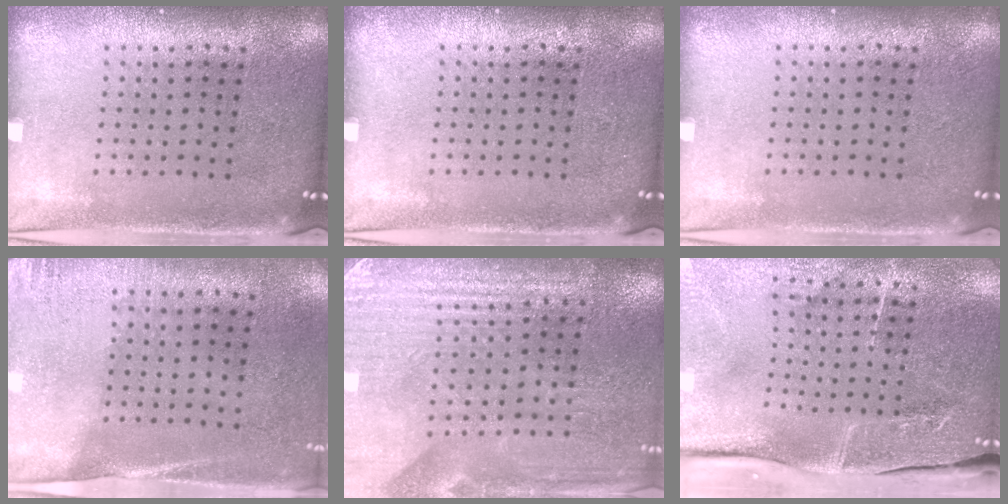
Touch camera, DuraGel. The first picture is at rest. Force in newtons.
{"total": 0.0}
{"total": 0.0}
{"total": 2.7, "press": 2.4, "slide": 1.3}
{"total": 3.2, "press": 3.2, "slide": 0.3}
{"total": 4.6, "press": 4.0, "slide": 2.4}